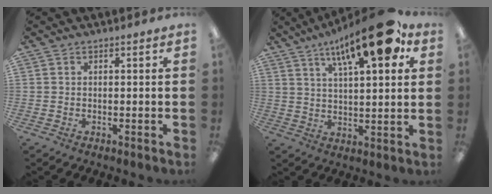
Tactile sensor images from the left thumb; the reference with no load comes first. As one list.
[{"total": 18.3, "force": [10.7, 5.9, 13.7], "torque": [-0.206, -0.047, 0.165]}]